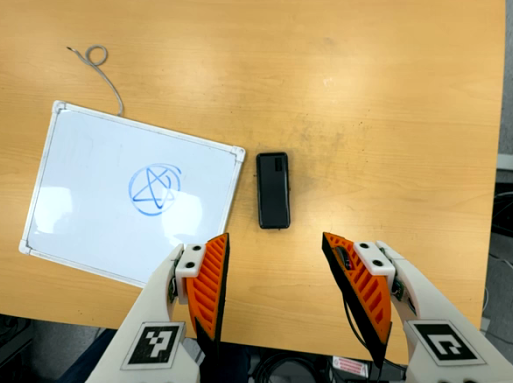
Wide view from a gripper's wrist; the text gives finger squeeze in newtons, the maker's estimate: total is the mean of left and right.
{"total": 0.0}